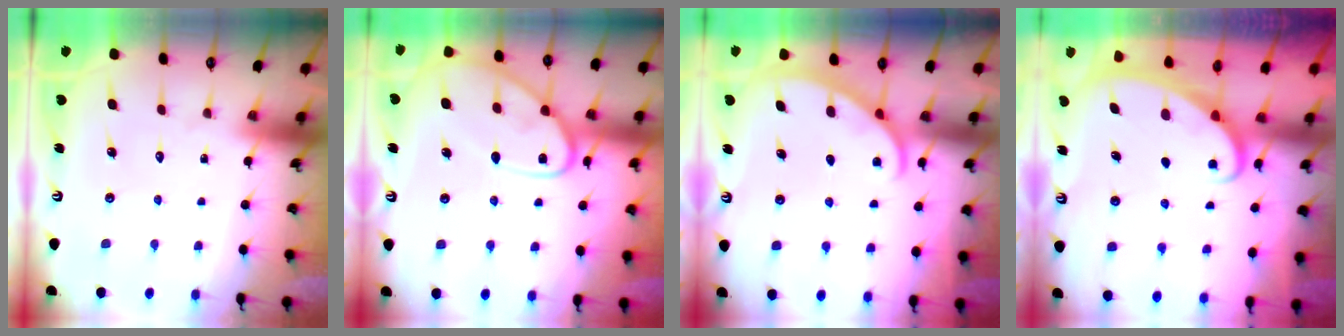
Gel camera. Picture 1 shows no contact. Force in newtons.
{"total": 11.3, "press": 11.2, "slide": 1.0}
{"total": 1.9, "press": 1.9, "slide": 0.2}
{"total": 2.1, "press": 2.1, "slide": 0.1}